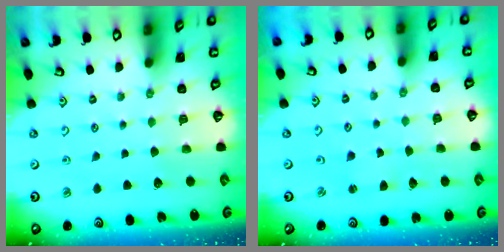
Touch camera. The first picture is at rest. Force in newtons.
{"total": 1.9, "press": 1.9, "slide": 0.2}